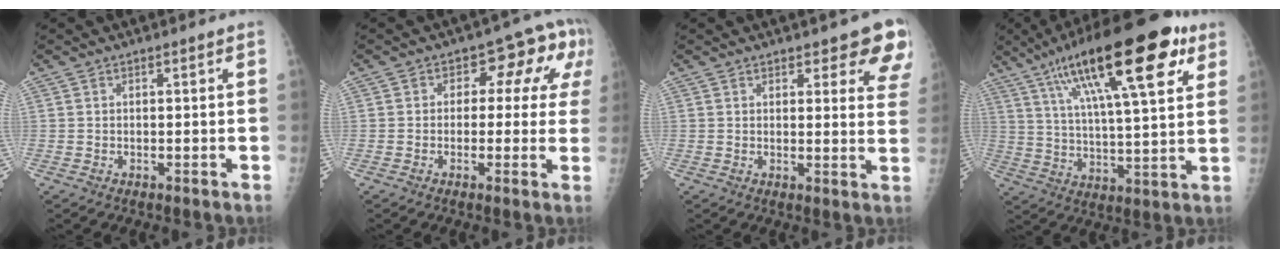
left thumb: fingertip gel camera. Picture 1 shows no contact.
{"total": 9.5, "force": [2.0, 6.1, 7.0], "torque": [-0.032, 0.025, 0.014]}
{"total": 8.6, "force": [6.7, 3.2, 4.3], "torque": [-0.009, -0.036, 0.060]}
{"total": 25.2, "force": [12.8, 7.0, 20.5], "torque": [-0.321, -0.009, 0.206]}